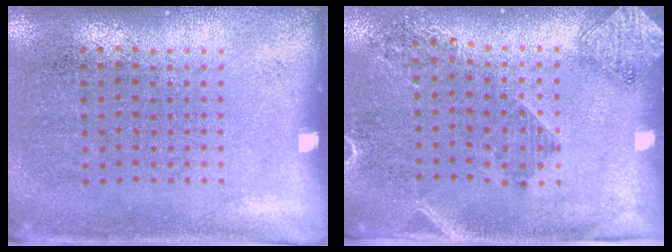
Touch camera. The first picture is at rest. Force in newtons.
{"total": 1.7, "press": 1.4, "slide": 1.0}